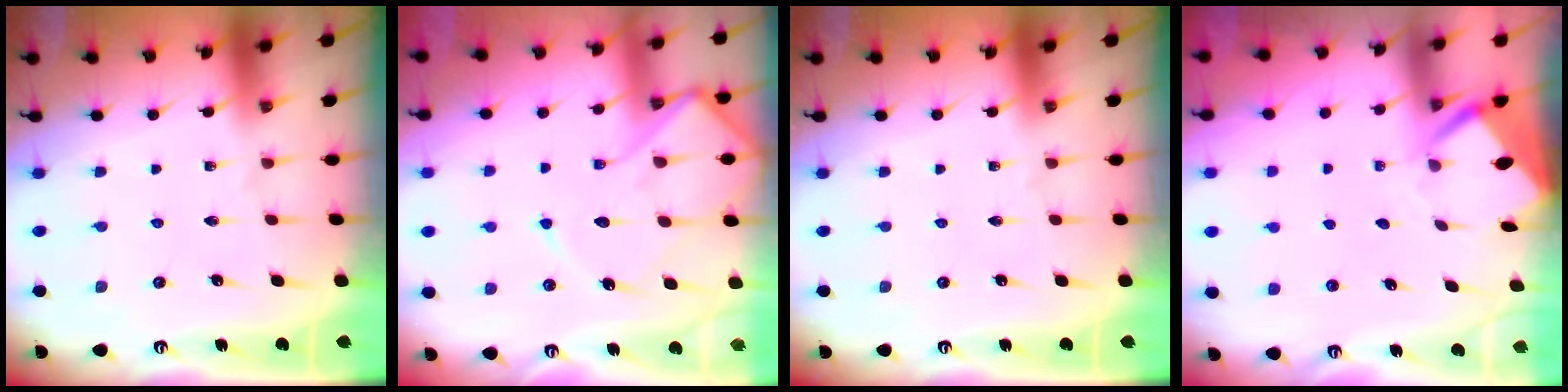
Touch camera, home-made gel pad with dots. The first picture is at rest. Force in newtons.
{"total": 11.4, "press": 11.3, "slide": 1.0}
{"total": 0.0}
{"total": 3.8, "press": 3.8, "slide": 0.3}